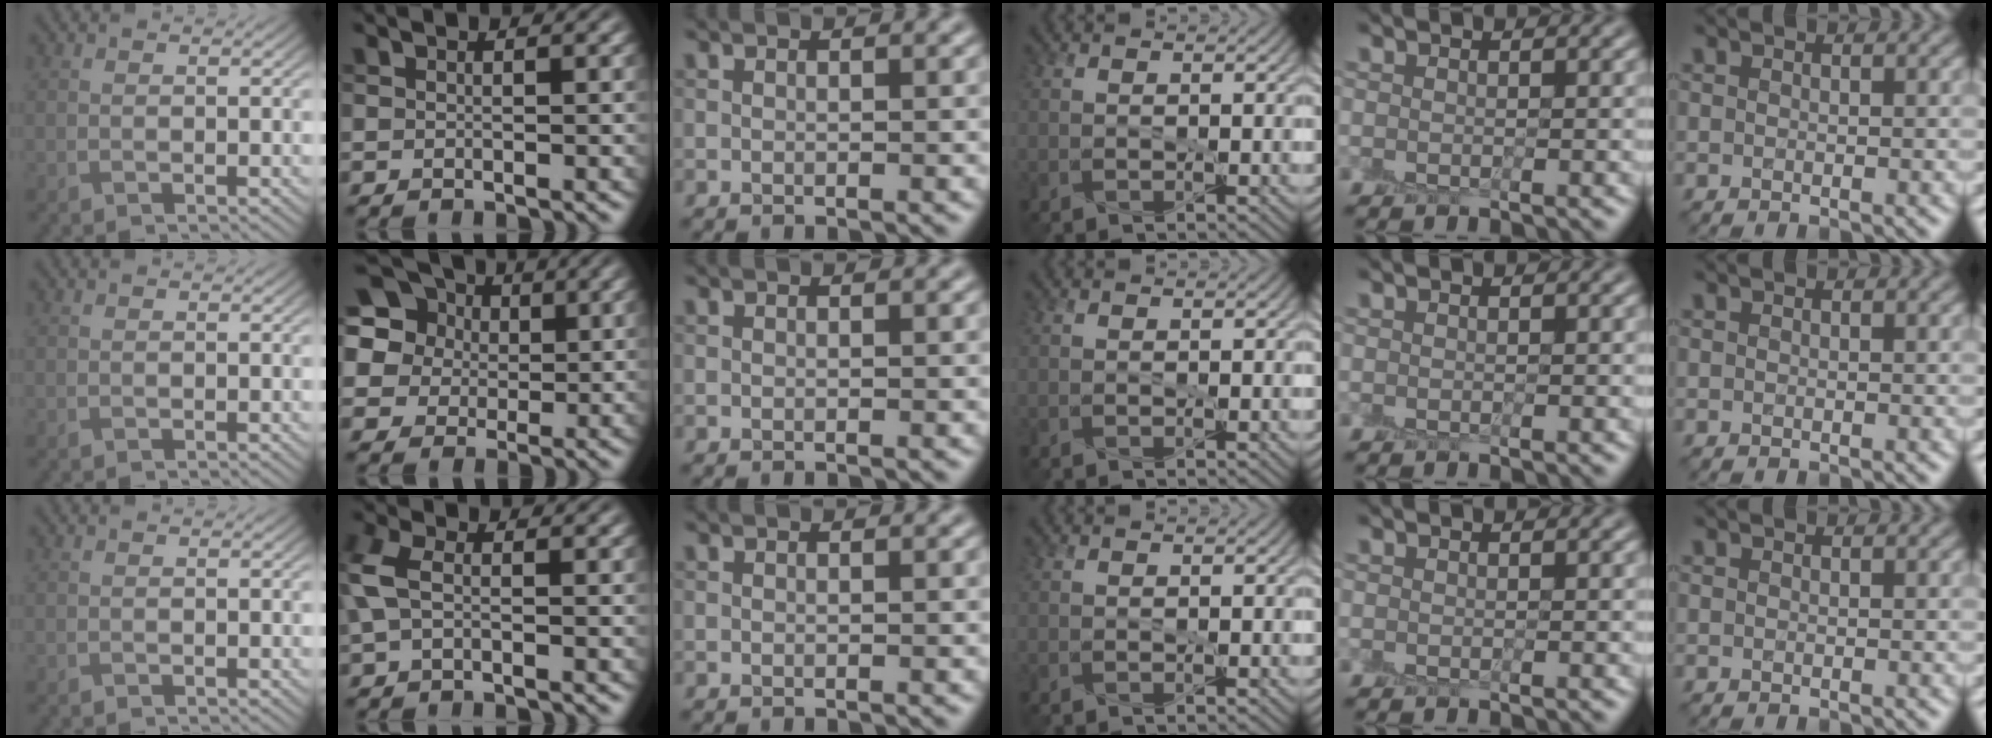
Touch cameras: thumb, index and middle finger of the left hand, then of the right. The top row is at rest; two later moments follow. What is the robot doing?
{"motion": "peel", "object": "sticky note"}